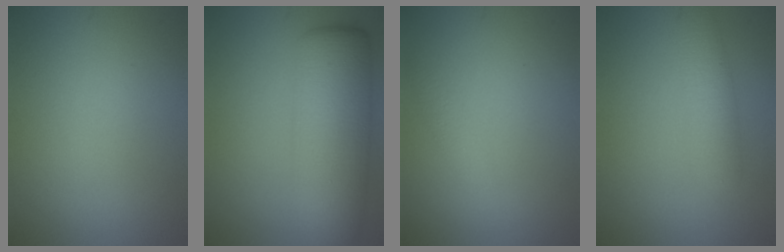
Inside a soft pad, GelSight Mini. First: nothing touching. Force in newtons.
{"total": 10.5, "press": 10.5, "slide": 0.3}
{"total": 1.1, "press": 1.1, "slide": 0.0}
{"total": 2.8, "press": 2.8, "slide": 0.1}